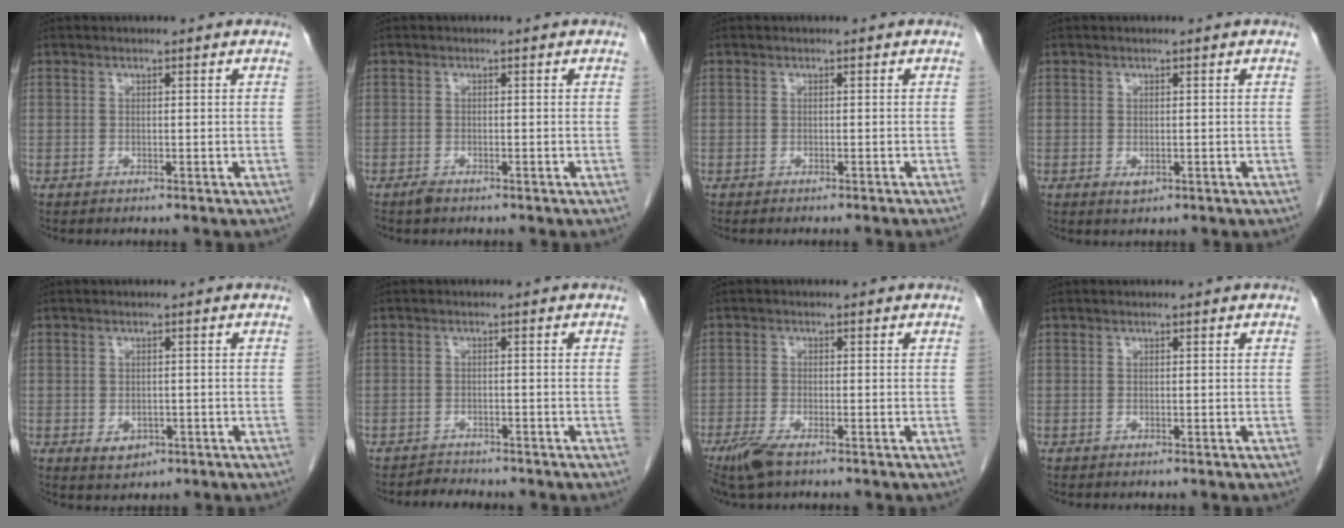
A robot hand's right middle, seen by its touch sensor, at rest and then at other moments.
{"total": 1.0, "force": [-0.8, 0.2, 0.4], "torque": [-0.015, -0.002, -0.014]}
{"total": 2.7, "force": [-2.3, -0.4, 1.2], "torque": [-0.015, 0.003, -0.027]}
{"total": 1.1, "force": [-0.3, 0.7, 0.8], "torque": [-0.012, -0.002, 0.001]}
{"total": 2.7, "force": [-0.9, 2.0, 1.5], "torque": [-0.019, 0.001, -0.003]}
{"total": 2.0, "force": [-2.0, 0.3, -0.2], "torque": [-0.005, -0.010, -0.030]}
{"total": 4.5, "force": [-3.1, 1.0, 3.2], "torque": [-0.070, -0.012, -0.056]}
{"total": 0.0}